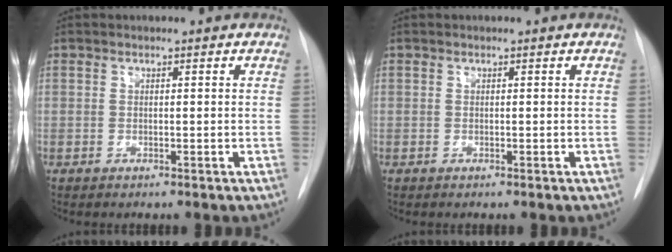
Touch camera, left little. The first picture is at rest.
{"total": 0.0}